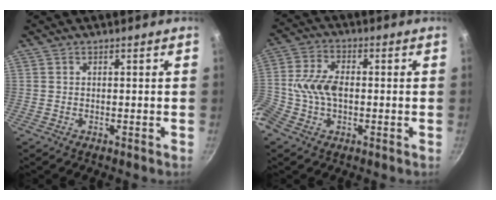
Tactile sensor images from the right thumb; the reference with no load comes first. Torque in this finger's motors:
{"motor_torque": [1.60, 1.33, 1.62, -0.97, 0.52]}